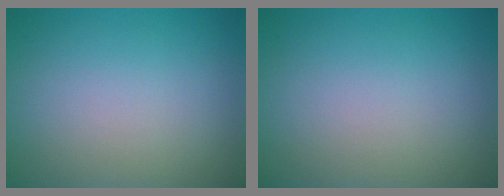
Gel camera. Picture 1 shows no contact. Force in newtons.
{"total": 0.0}